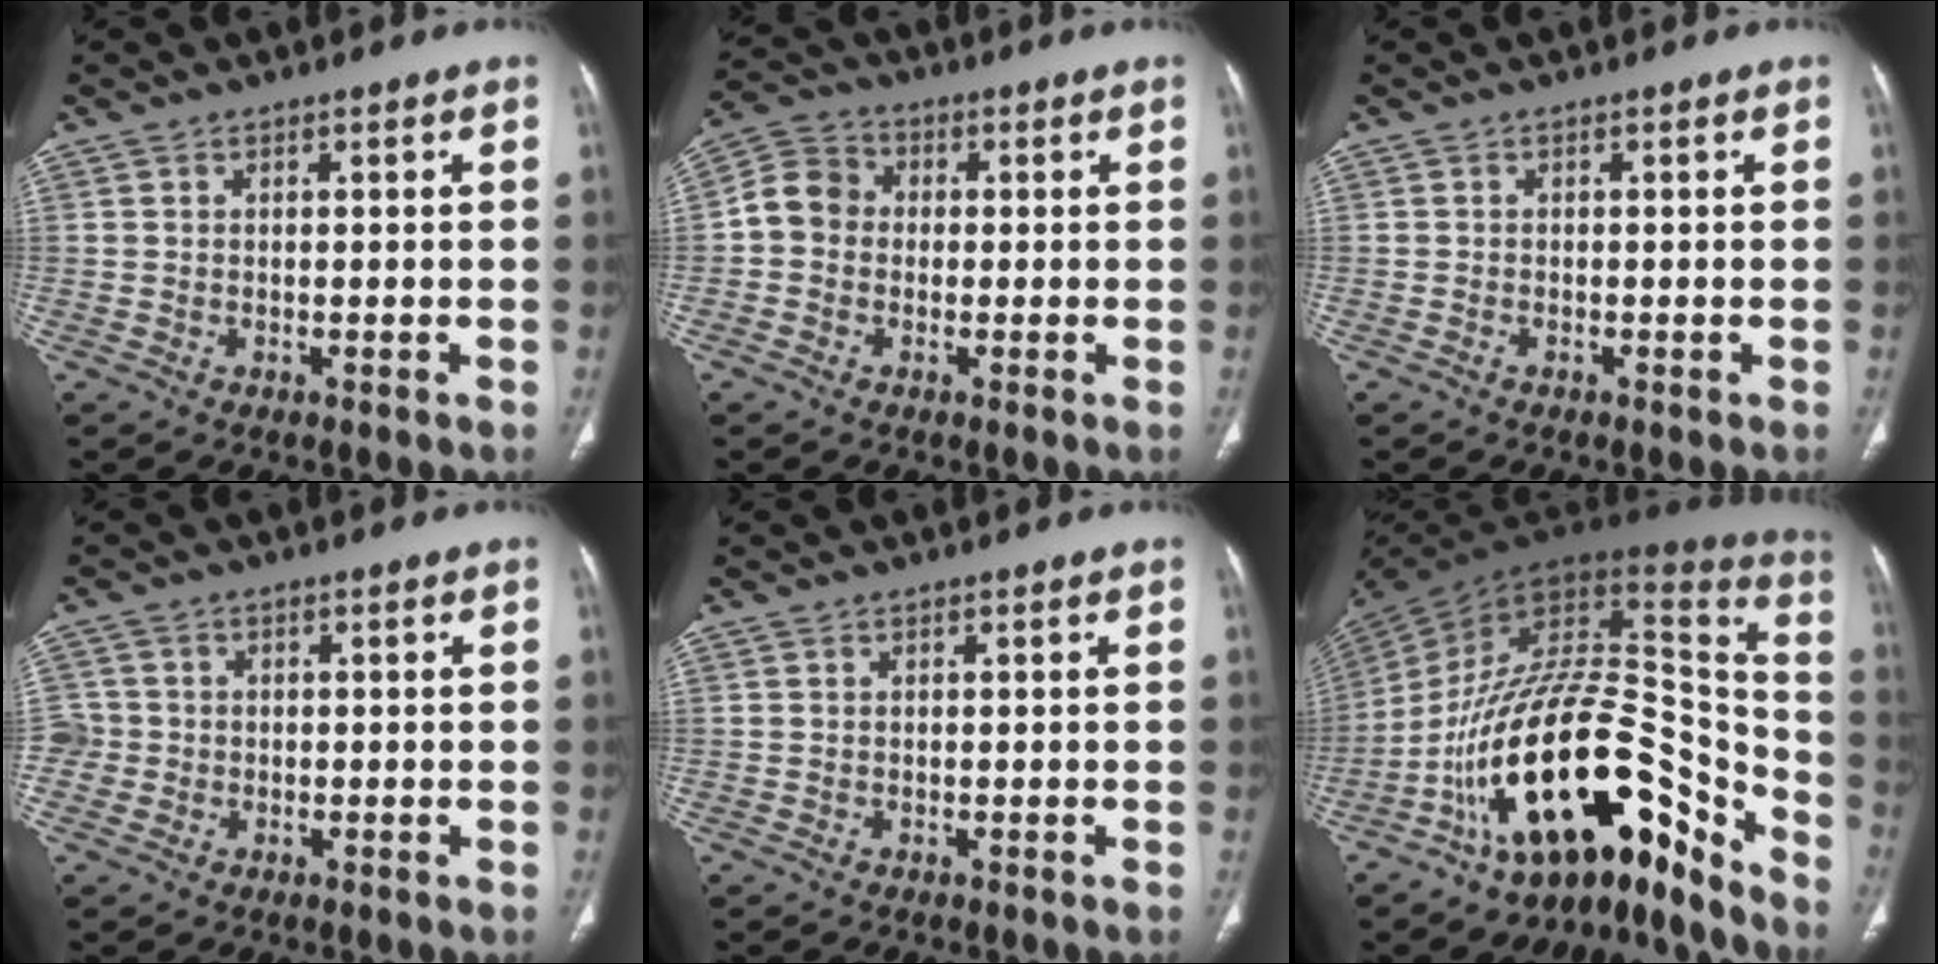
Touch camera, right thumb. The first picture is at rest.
{"total": 6.5, "force": [-0.5, 5.8, 3.0], "torque": [-0.042, 0.022, -0.023]}
{"total": 0.0}
{"total": 3.6, "force": [-0.5, 3.6, 0.3], "torque": [0.015, 0.012, -0.014]}
{"total": 0.0}
{"total": 28.6, "force": [-17.2, 11.5, 19.7], "torque": [-0.241, 0.132, -0.282]}